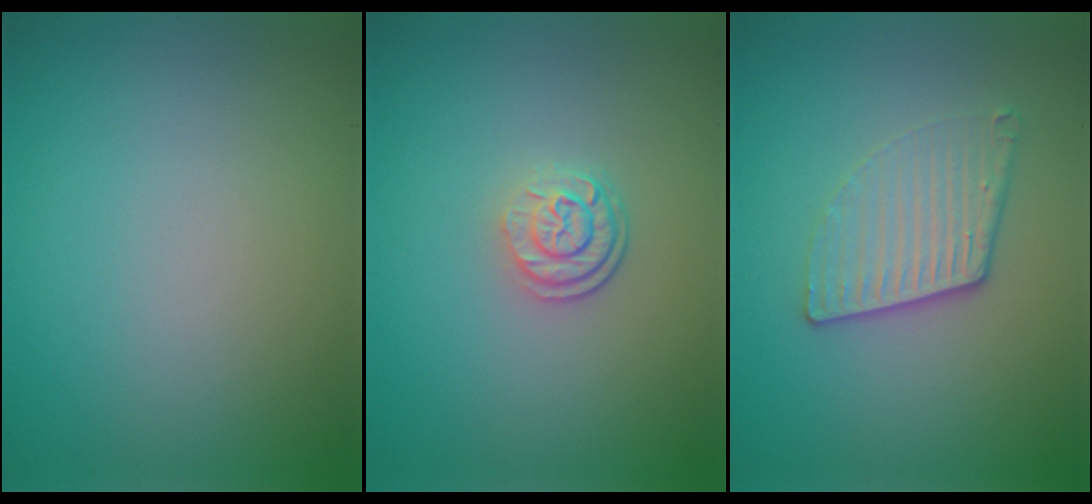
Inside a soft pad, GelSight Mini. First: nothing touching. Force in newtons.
{"total": 2.5, "press": 1.9, "slide": 1.6}
{"total": 3.1, "press": 2.6, "slide": 1.6}